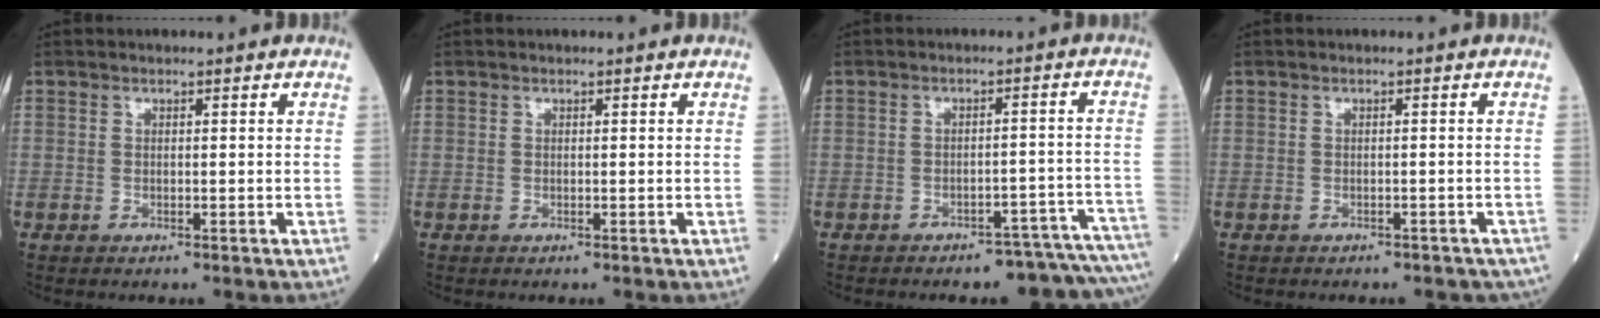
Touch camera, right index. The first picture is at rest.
{"total": 0.0}
{"total": 11.2, "force": [-10.7, 1.2, 3.1], "torque": [-0.011, 0.026, -0.119]}
{"total": 6.3, "force": [-5.4, 2.6, 2.0], "torque": [-0.020, 0.000, -0.051]}